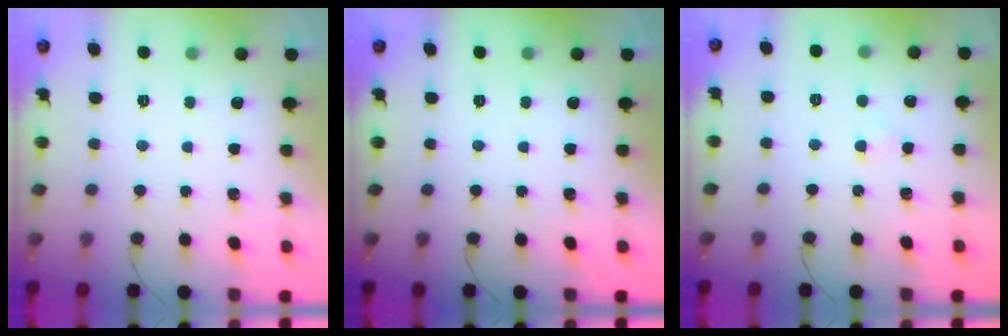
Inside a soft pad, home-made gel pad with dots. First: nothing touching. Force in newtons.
{"total": 0.0}
{"total": 1.5, "press": 1.2, "slide": 0.8}